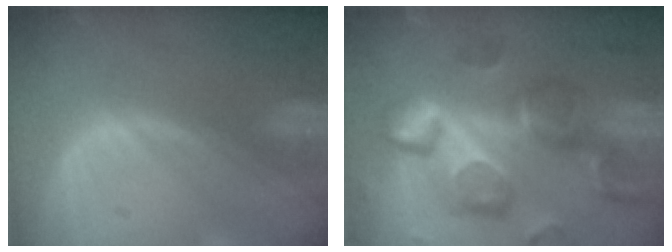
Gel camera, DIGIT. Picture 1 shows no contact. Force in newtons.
{"total": 13.0, "press": 11.4, "slide": 6.3}